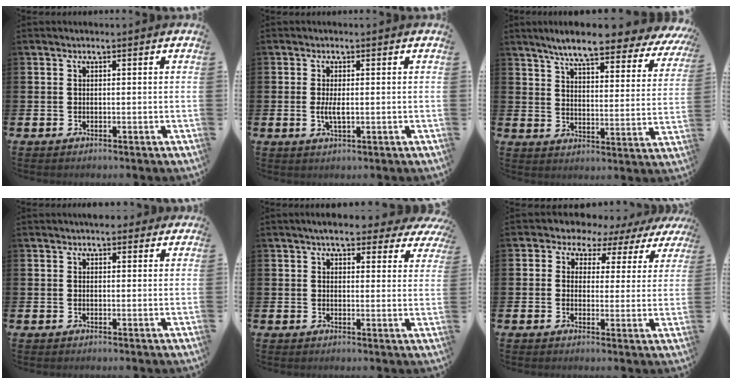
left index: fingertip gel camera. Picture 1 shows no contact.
{"total": 2.3, "force": [0.0, 0.8, 2.1], "torque": [-0.039, 0.000, -0.002]}
{"total": 8.4, "force": [7.5, 0.8, 3.8], "torque": [-0.088, -0.051, 0.124]}
{"total": 2.7, "force": [2.5, 0.9, 0.2], "torque": [0.003, -0.007, 0.045]}
{"total": 5.5, "force": [4.7, 1.8, 2.2], "torque": [-0.037, -0.021, 0.079]}
{"total": 4.0, "force": [2.8, 2.8, 0.0], "torque": [-0.029, -0.023, 0.044]}